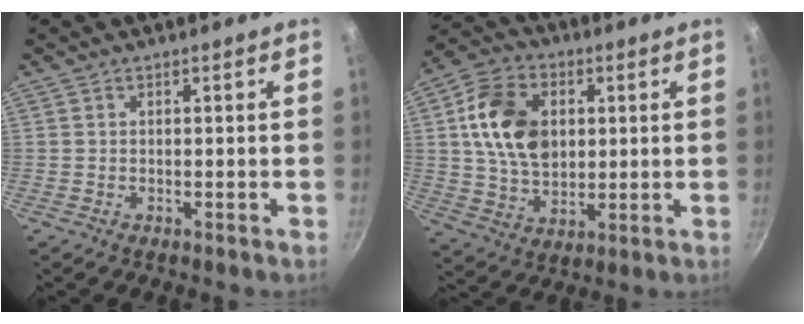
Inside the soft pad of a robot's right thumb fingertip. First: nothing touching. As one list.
[{"total": 15.3, "force": [2.8, 10.9, 10.4], "torque": [-0.164, -0.001, 0.047]}]